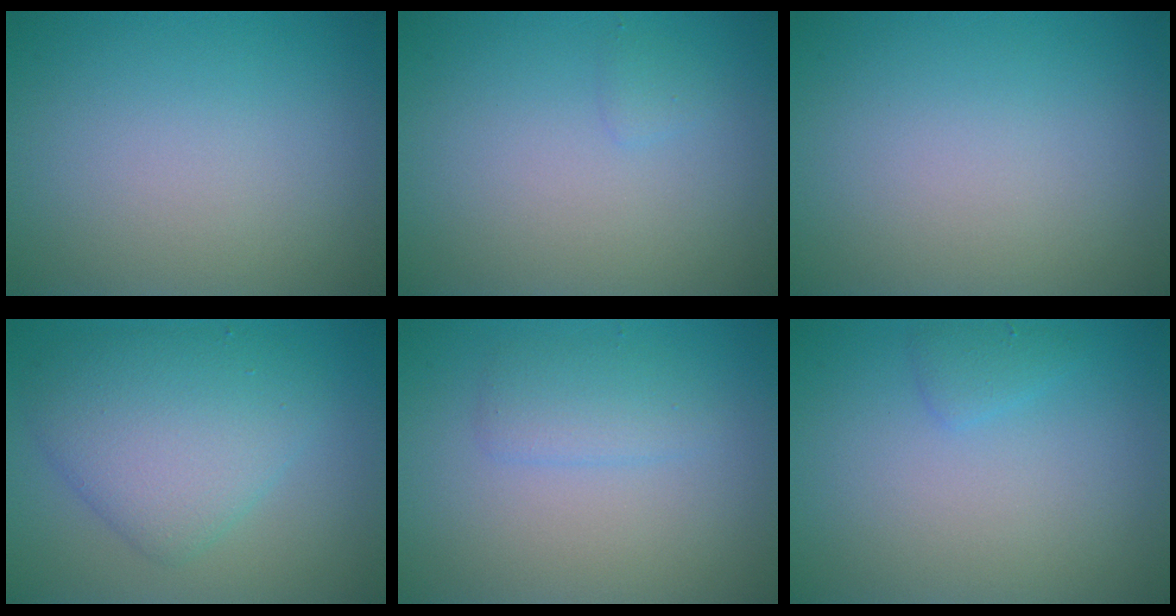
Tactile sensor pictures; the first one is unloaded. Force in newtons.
{"total": 0.7, "press": 0.7, "slide": 0.0}
{"total": 0.0}
{"total": 5.6, "press": 5.6, "slide": 0.3}
{"total": 1.9, "press": 1.9, "slide": 0.1}
{"total": 1.1, "press": 1.1, "slide": 0.0}